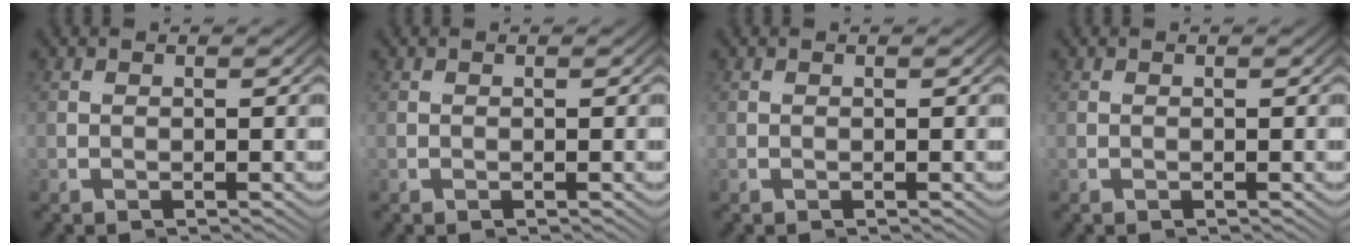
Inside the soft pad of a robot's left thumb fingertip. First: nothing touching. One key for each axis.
{"total": 0.0}
{"total": 0.0}
{"total": 0.0}